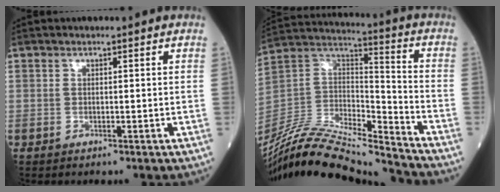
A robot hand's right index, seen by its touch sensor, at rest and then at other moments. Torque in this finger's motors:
{"motor_torque": [-0.33, -0.92, 0.40, 0.09]}